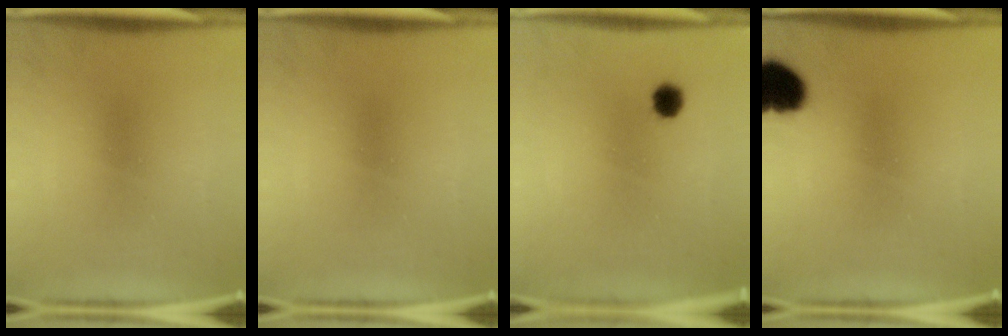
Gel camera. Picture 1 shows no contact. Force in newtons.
{"total": 0.0}
{"total": 3.4}
{"total": 8.6}